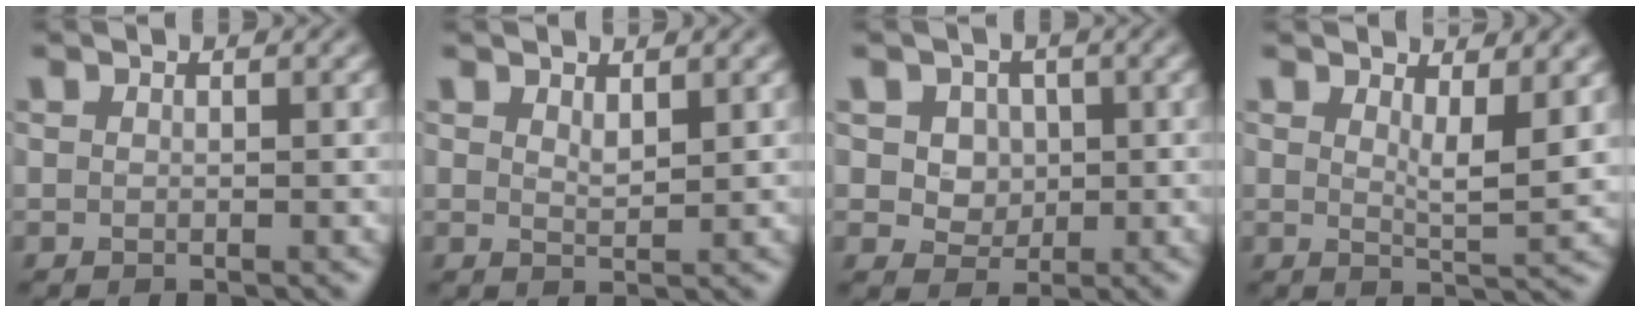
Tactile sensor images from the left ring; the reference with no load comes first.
{"total": 1.3, "force": [1.0, 0.3, 0.8], "torque": [-0.017, -0.001, 0.019]}
{"total": 4.2, "force": [1.4, 3.5, 1.9], "torque": [-0.037, 0.007, 0.024]}
{"total": 3.5, "force": [1.6, 0.8, 3.0], "torque": [-0.046, -0.014, 0.028]}